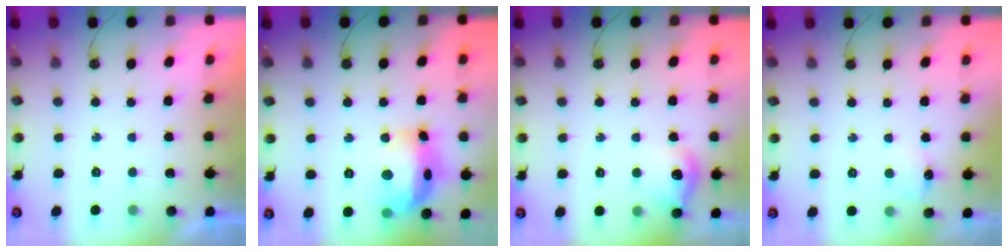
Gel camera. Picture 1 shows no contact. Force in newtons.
{"total": 18.6, "press": 18.5, "slide": 1.8}
{"total": 11.9, "press": 11.8, "slide": 1.0}
{"total": 6.2, "press": 6.1, "slide": 1.2}